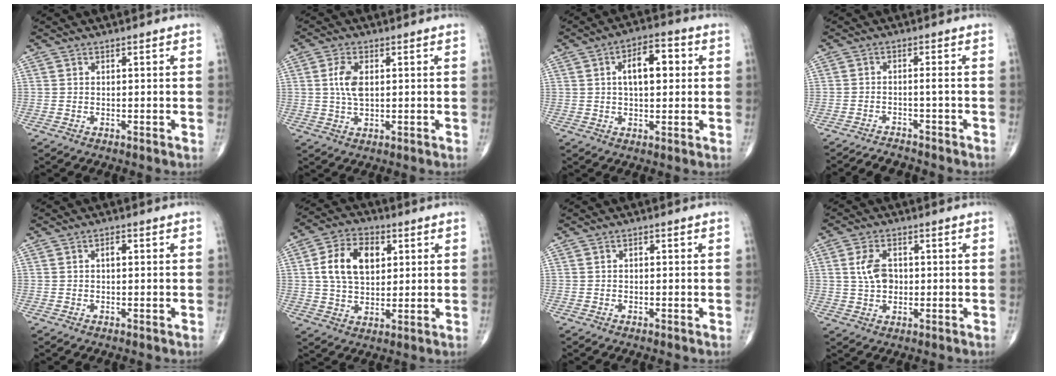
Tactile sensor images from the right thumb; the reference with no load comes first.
{"total": 5.1, "force": [0.9, 2.6, 4.3], "torque": [-0.091, -0.001, 0.016]}
{"total": 8.9, "force": [1.7, 4.4, 7.6], "torque": [-0.098, 0.013, 0.020]}
{"total": 3.5, "force": [-3.5, 0.0, 0.3], "torque": [-0.011, 0.019, -0.059]}
{"total": 1.4, "force": [0.2, 0.7, 1.1], "torque": [-0.015, 0.002, 0.000]}
{"total": 11.7, "force": [2.7, 7.5, 8.6], "torque": [-0.135, 0.003, 0.046]}
{"total": 0.7, "force": [0.0, 0.4, 0.6], "torque": [-0.005, 0.002, -0.002]}
{"total": 5.9, "force": [0.7, 4.0, 4.3], "torque": [-0.074, 0.002, 0.013]}